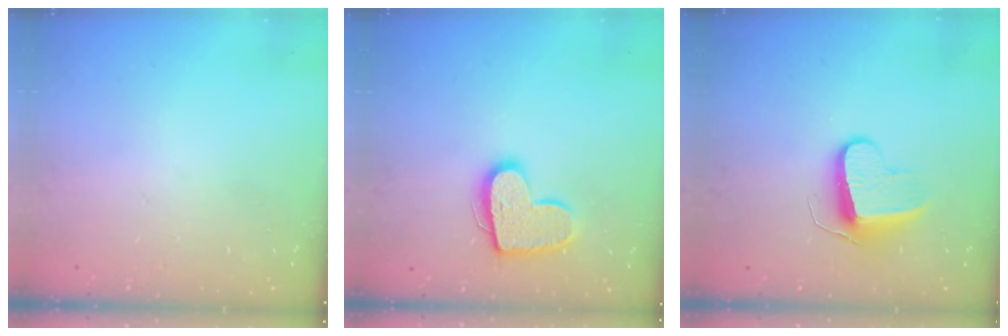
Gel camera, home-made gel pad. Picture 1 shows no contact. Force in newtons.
{"total": 14.5, "press": 14.5, "slide": 0.9}
{"total": 9.0, "press": 9.0, "slide": 0.2}